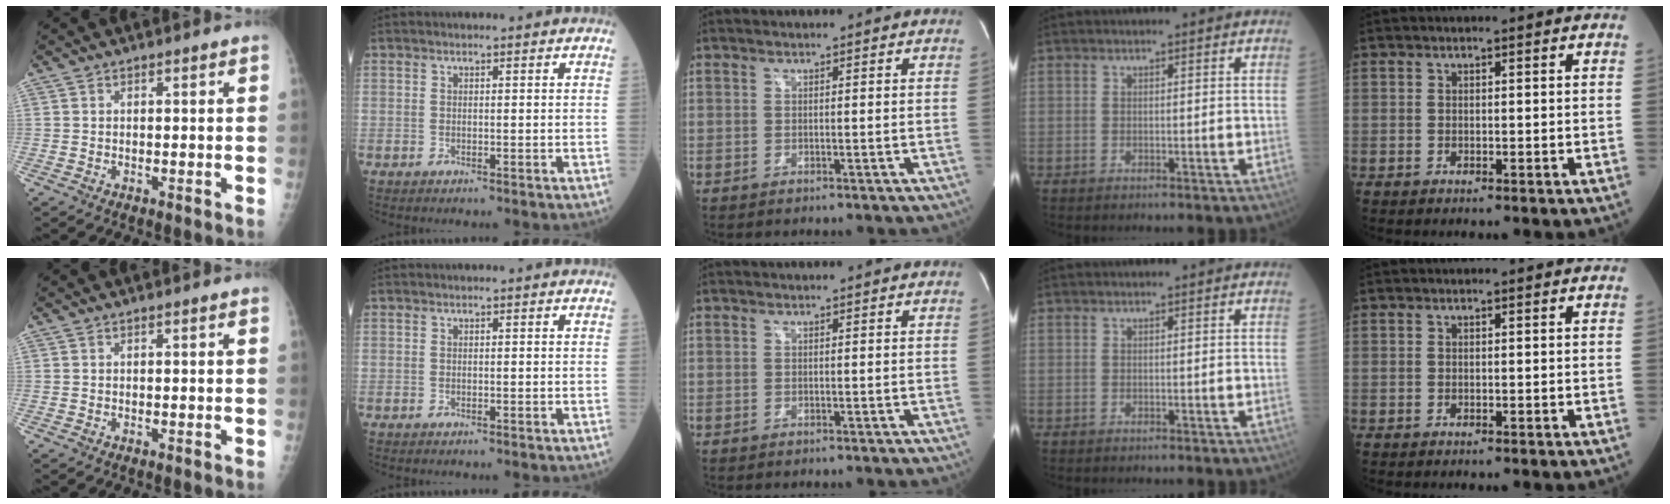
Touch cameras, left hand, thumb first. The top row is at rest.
{}